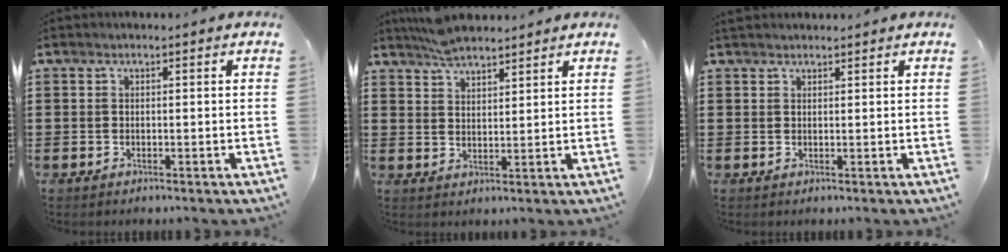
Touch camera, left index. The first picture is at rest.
{"total": 4.2, "force": [4.0, 0.9, 1.0], "torque": [-0.029, -0.008, 0.076]}
{"total": 1.1, "force": [1.0, 0.3, 0.1], "torque": [-0.004, 0.001, 0.020]}